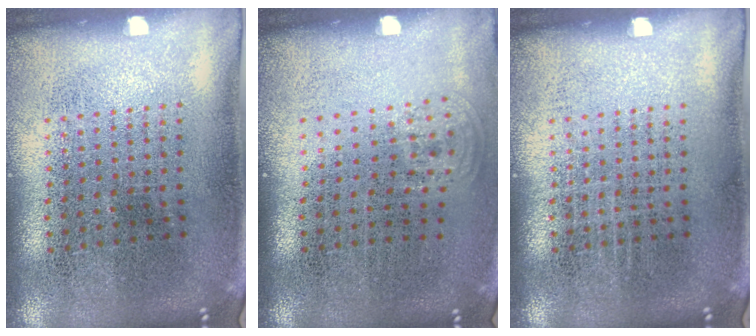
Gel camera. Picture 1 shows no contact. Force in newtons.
{"total": 0.8, "press": 0.6, "slide": 0.4}
{"total": 0.0}